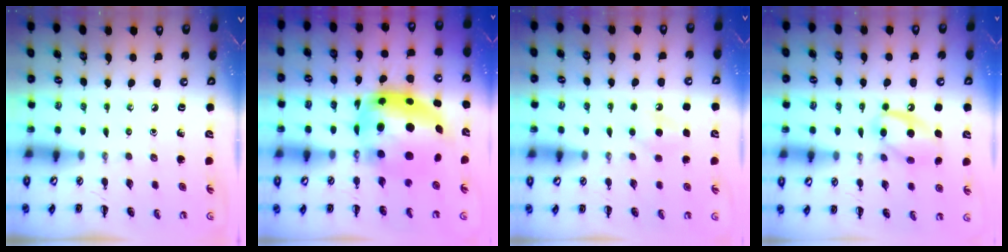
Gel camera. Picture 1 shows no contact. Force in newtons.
{"total": 13.0, "press": 12.7, "slide": 3.1}
{"total": 6.2, "press": 6.0, "slide": 1.6}
{"total": 13.3, "press": 13.1, "slide": 2.1}